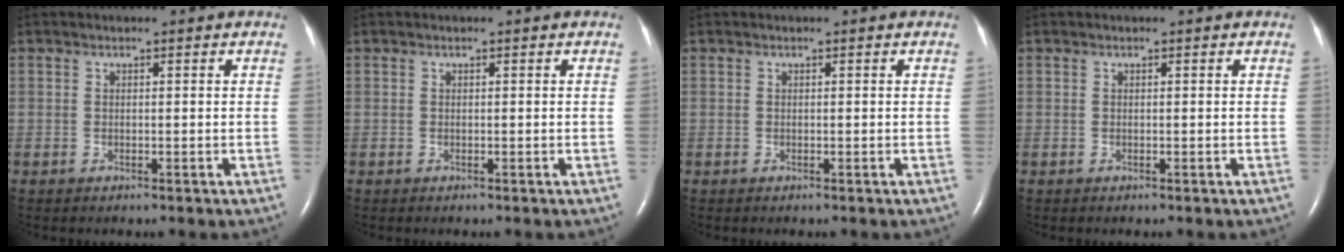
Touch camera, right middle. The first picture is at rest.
{"total": 0.0}
{"total": 0.0}
{"total": 0.0}